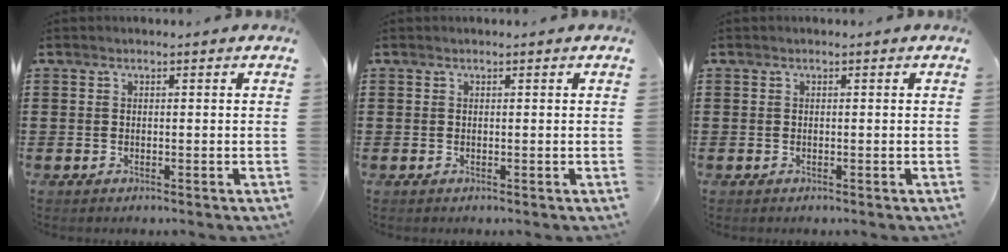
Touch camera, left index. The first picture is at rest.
{"total": 0.0}
{"total": 0.0}